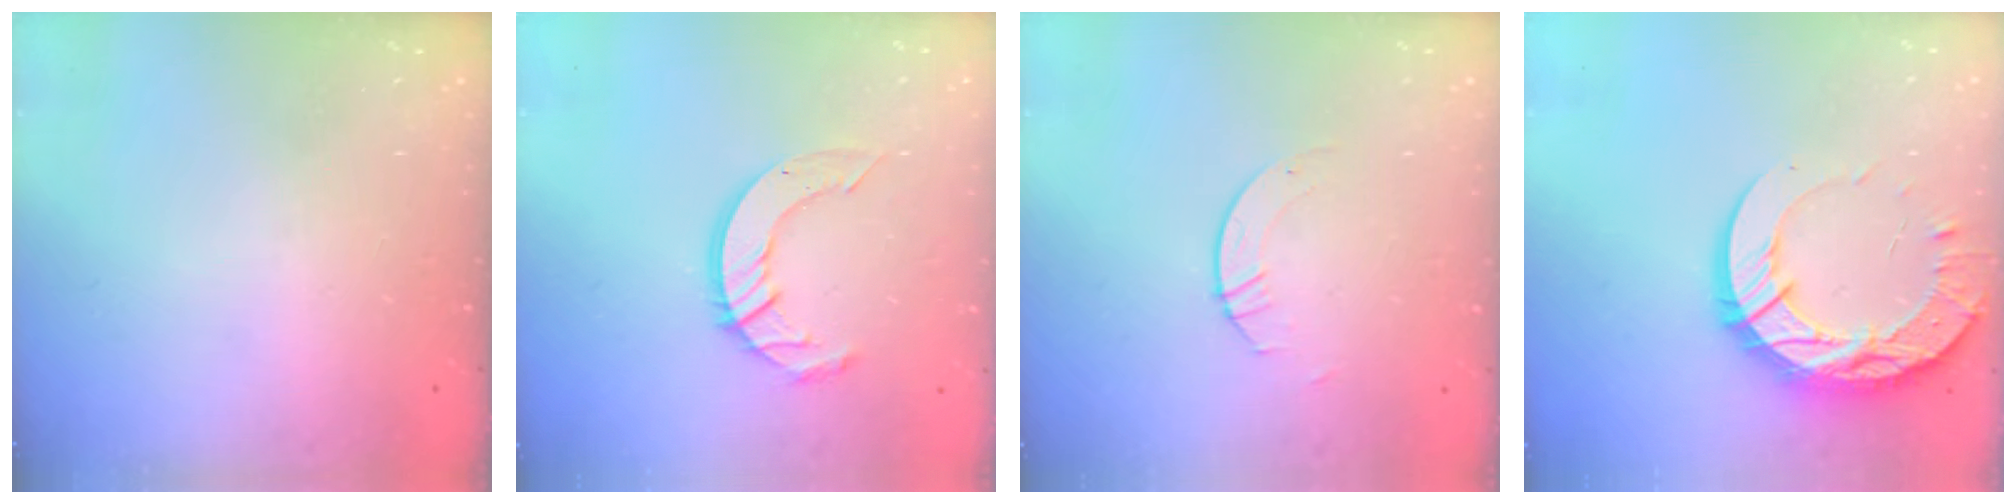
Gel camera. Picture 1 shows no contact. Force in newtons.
{"total": 9.8, "press": 9.8, "slide": 0.9}
{"total": 1.1, "press": 1.1, "slide": 0.1}
{"total": 18.0, "press": 17.9, "slide": 1.6}